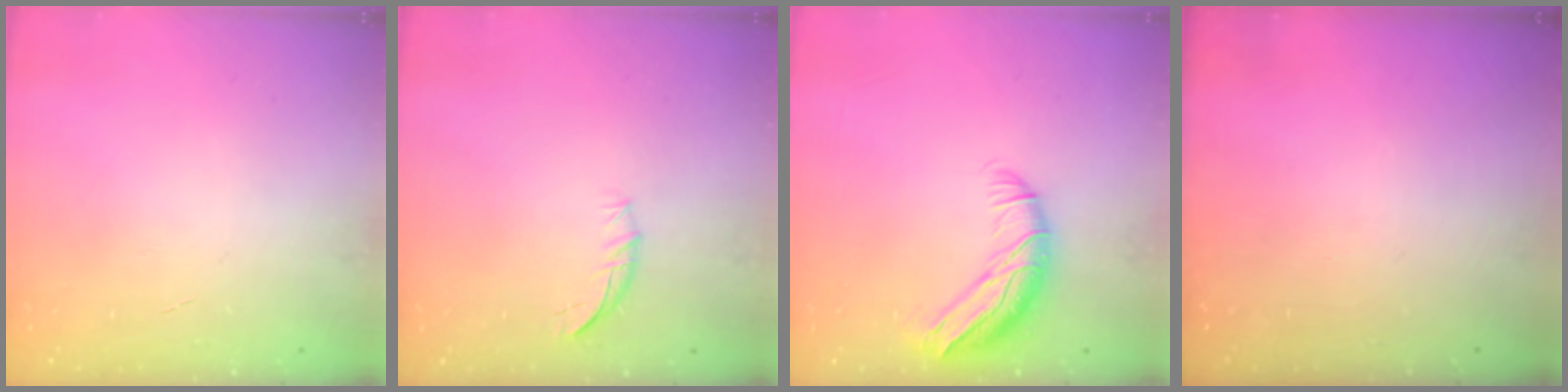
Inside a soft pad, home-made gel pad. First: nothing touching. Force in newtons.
{"total": 7.2, "press": 7.1, "slide": 1.4}
{"total": 10.8, "press": 10.5, "slide": 2.6}
{"total": 0.0}